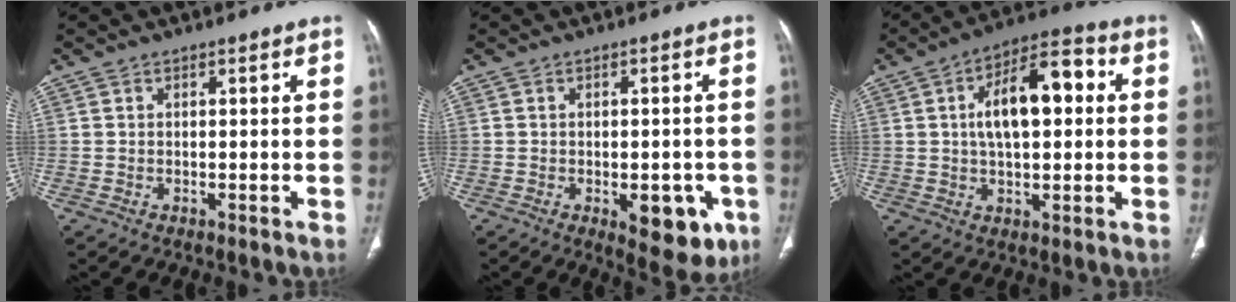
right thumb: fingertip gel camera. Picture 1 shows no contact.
{"total": 9.8, "force": [-3.5, 4.9, 7.8], "torque": [-0.067, 0.004, -0.032]}
{"total": 13.6, "force": [2.3, 6.4, 11.8], "torque": [-0.181, 0.025, 0.031]}